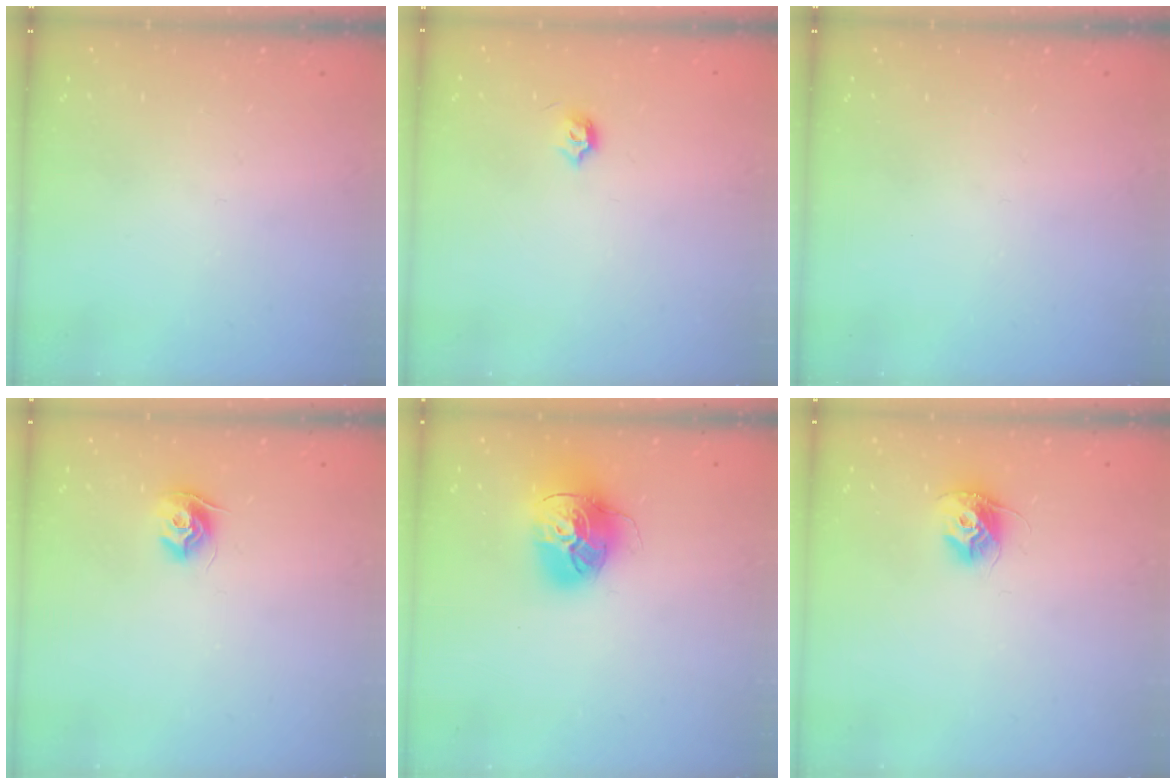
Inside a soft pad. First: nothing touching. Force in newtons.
{"total": 3.9, "press": 3.8, "slide": 0.7}
{"total": 0.0}
{"total": 8.8, "press": 8.8, "slide": 0.2}
{"total": 16.8, "press": 16.7, "slide": 1.9}
{"total": 9.5, "press": 9.5, "slide": 0.2}